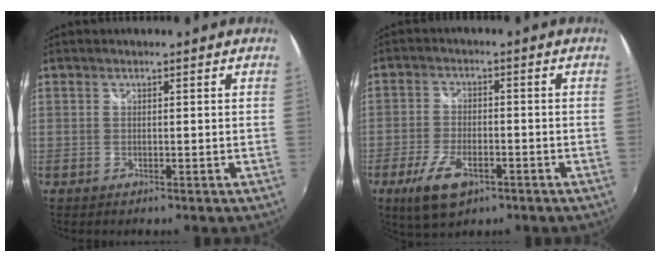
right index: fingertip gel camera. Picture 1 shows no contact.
{"total": 9.2, "force": [-4.9, 4.4, 6.5], "torque": [-0.151, -0.017, -0.087]}